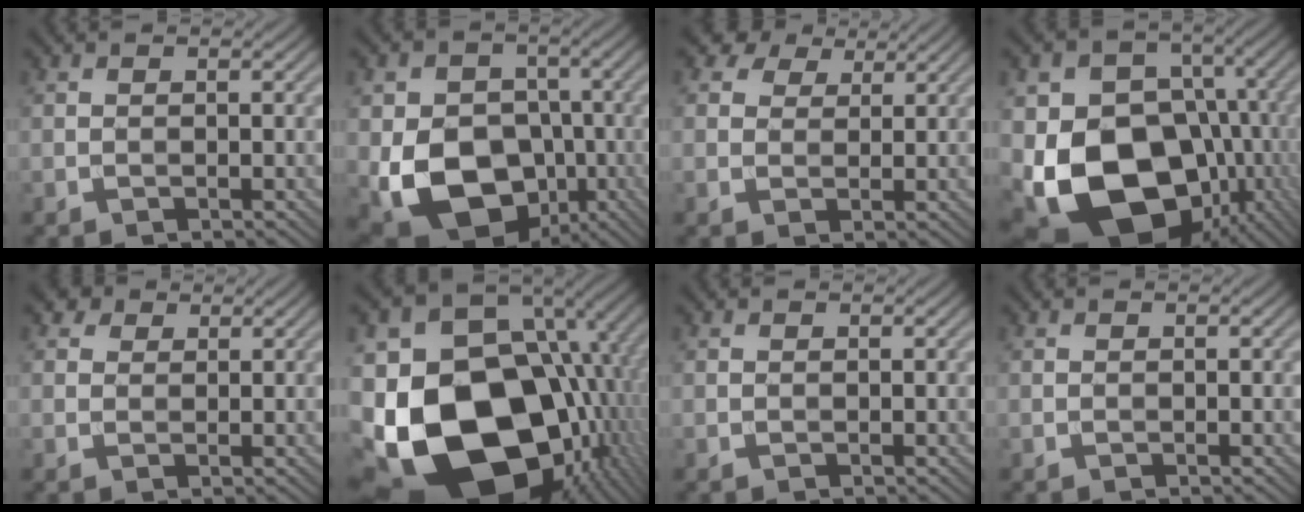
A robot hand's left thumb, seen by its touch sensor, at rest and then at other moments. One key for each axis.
{"total": 14.0, "fx": -4.1, "fy": 10.4, "fz": 8.5, "tx": -0.160, "ty": -0.032, "tz": -0.079}
{"total": 5.5, "fx": 3.8, "fy": 3.3, "fz": 2.2, "tx": -0.051, "ty": -0.003, "tz": 0.075}
{"total": 19.1, "fx": -5.9, "fy": 14.6, "fz": 10.9, "tx": -0.209, "ty": -0.034, "tz": -0.097}
{"total": 2.7, "fx": 1.8, "fy": 1.8, "fz": 1.0, "tx": -0.024, "ty": 0.002, "tz": 0.030}
{"total": 22.8, "fx": -5.7, "fy": 16.0, "fz": 15.2, "tx": -0.320, "ty": -0.034, "tz": -0.076}
{"total": 0.0}
{"total": 0.0}